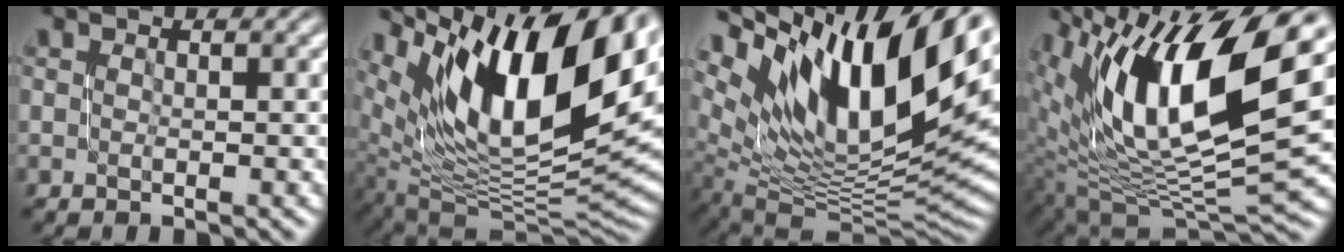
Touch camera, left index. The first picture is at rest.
{"total": 16.9, "force": [7.7, 7.5, 13.1], "torque": [-0.223, 0.014, 0.136]}
{"total": 16.7, "force": [8.0, 7.4, 12.7], "torque": [-0.227, 0.015, 0.146]}
{"total": 15.4, "force": [5.7, 6.3, 12.8], "torque": [-0.232, 0.003, 0.095]}